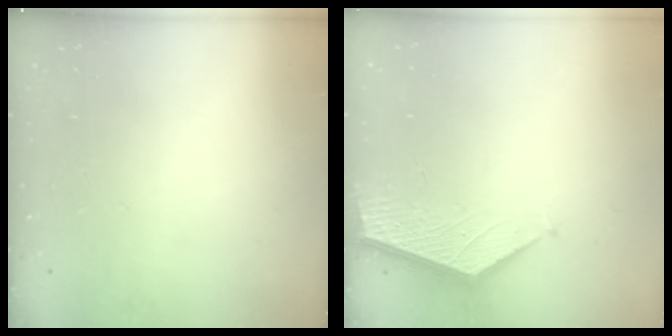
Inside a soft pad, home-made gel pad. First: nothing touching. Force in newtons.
{"total": 2.6, "press": 2.6, "slide": 0.3}